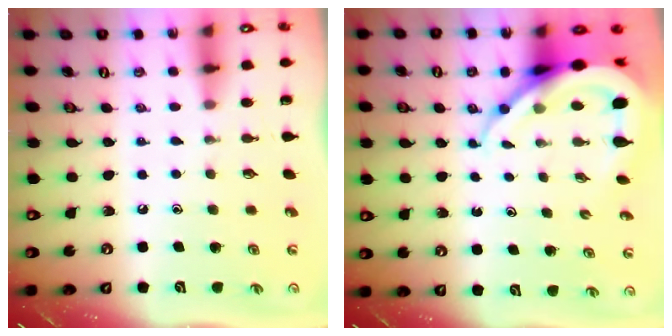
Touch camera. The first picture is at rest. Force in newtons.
{"total": 11.5, "press": 11.4, "slide": 1.2}